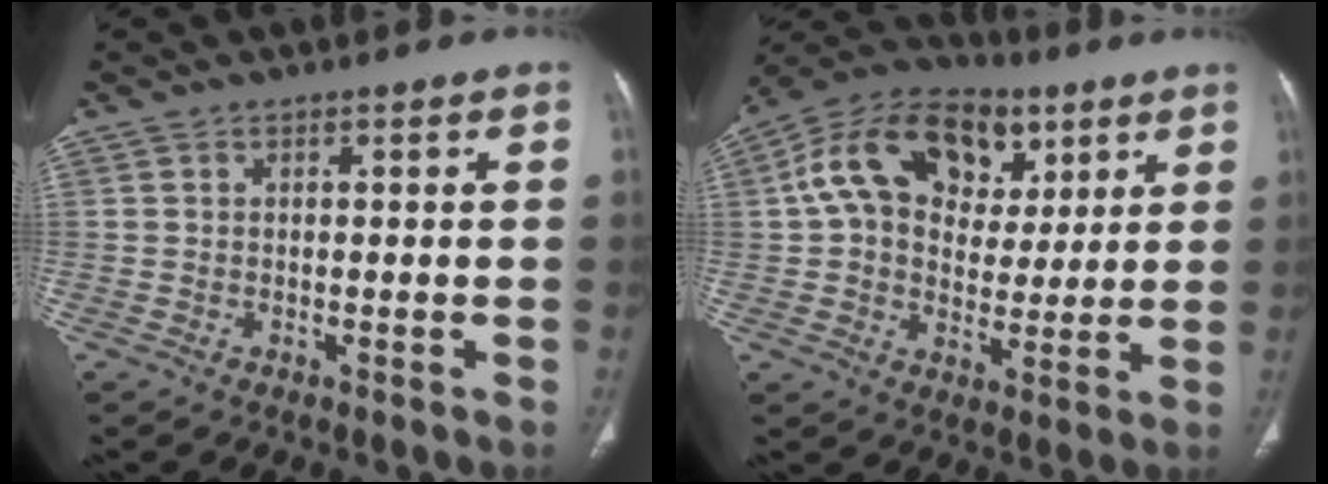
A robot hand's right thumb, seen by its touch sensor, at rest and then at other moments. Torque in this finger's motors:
{"motor_torque": [1.20, 2.62, 1.00, -0.56, 0.44]}